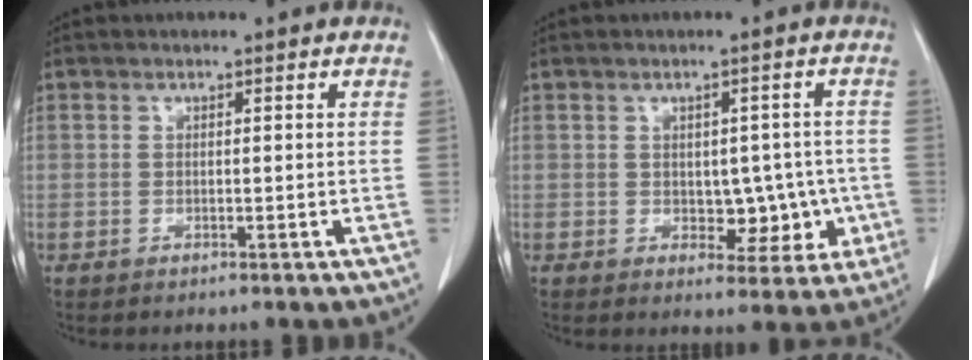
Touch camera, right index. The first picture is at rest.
{"total": 6.1, "force": [-0.9, 3.9, 4.6], "torque": [-0.044, 0.014, 0.001]}